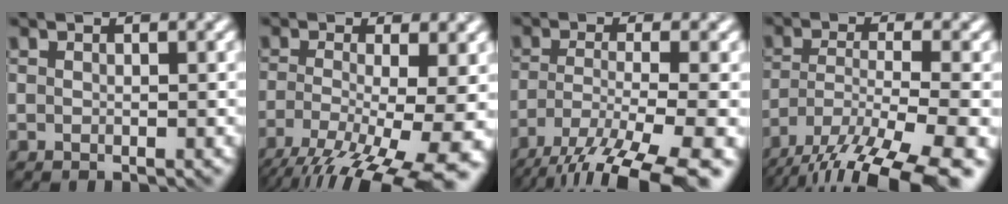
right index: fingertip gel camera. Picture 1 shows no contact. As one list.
[{"total": 11.2, "force": [-6.0, 3.4, 8.8], "torque": [-0.168, -0.020, -0.089]}, {"total": 10.9, "force": [-8.0, 2.9, 6.9], "torque": [-0.144, -0.034, -0.119]}, {"total": 12.7, "force": [-9.5, 4.0, 7.5], "torque": [-0.162, -0.041, -0.138]}]